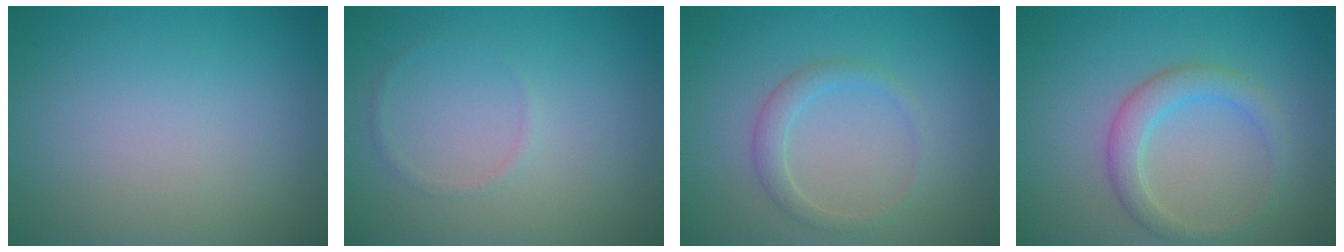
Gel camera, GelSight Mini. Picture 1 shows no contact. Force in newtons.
{"total": 0.6, "press": 0.6, "slide": 0.1}
{"total": 1.8, "press": 1.8, "slide": 0.0}
{"total": 2.8, "press": 2.8, "slide": 0.1}